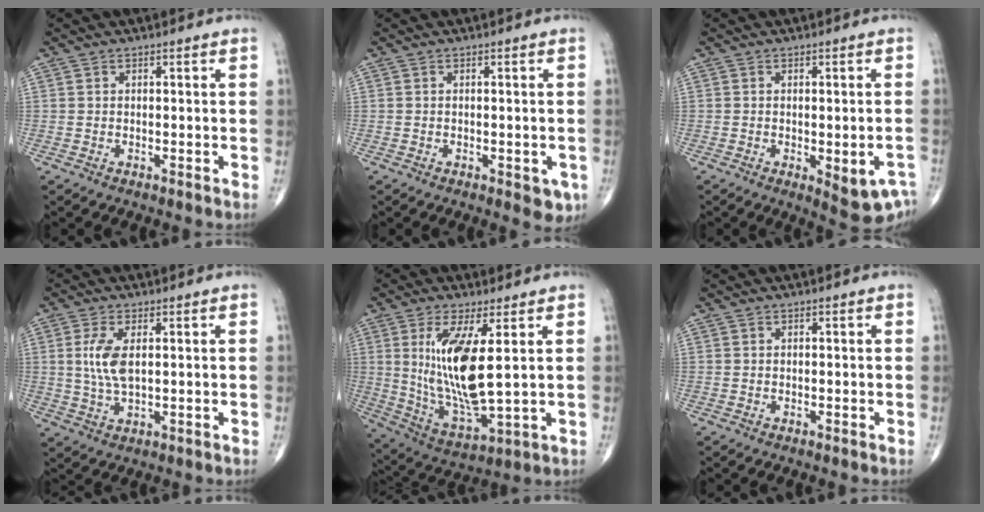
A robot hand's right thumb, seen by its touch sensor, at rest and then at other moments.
{"total": 3.8, "force": [-1.3, 1.7, 3.1], "torque": [-0.022, -0.003, -0.011]}
{"total": 8.5, "force": [-3.2, 3.1, 7.3], "torque": [-0.072, 0.002, -0.032]}
{"total": 6.3, "force": [1.1, 2.7, 5.5], "torque": [-0.124, -0.005, 0.024]}
{"total": 15.3, "force": [2.9, 4.5, 14.3], "torque": [-0.285, -0.031, 0.072]}
{"total": 0.0}